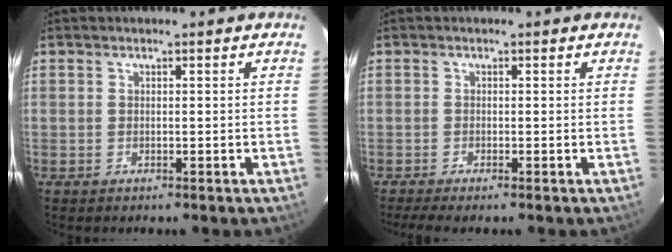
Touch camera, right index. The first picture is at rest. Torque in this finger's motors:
{"motor_torque": [-0.09, -0.28, 0.18, 0.03]}